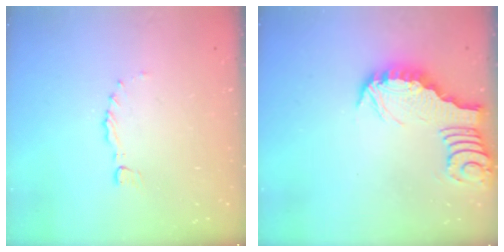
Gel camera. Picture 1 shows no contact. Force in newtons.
{"total": 2.9, "press": 2.8, "slide": 0.3}